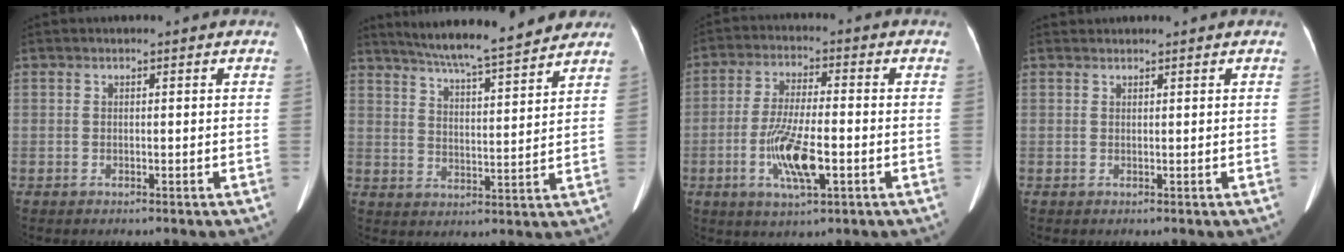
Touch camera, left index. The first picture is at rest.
{"total": 15.6, "force": [13.8, 0.9, 7.4], "torque": [-0.117, 0.012, 0.201]}
{"total": 9.6, "force": [-3.0, 2.0, 8.9], "torque": [-0.178, -0.007, -0.053]}
{"total": 0.6, "force": [0.6, 0.1, -0.1], "torque": [-0.004, 0.017, 0.015]}